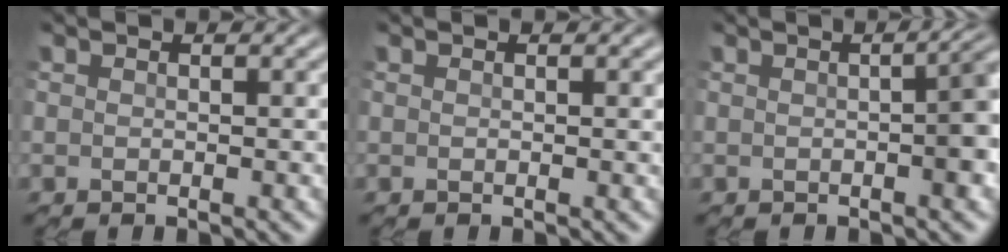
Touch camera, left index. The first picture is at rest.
{"total": 0.0}
{"total": 5.3, "force": [-0.5, 2.5, 4.6], "torque": [-0.057, 0.000, -0.003]}